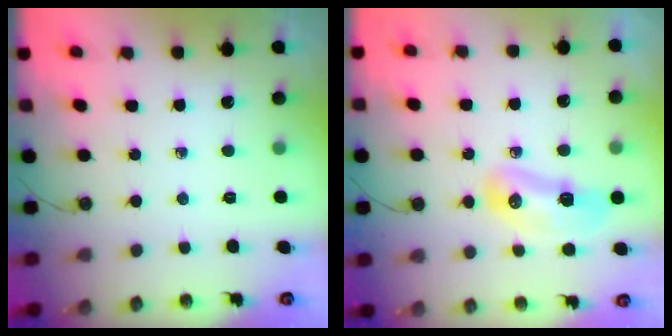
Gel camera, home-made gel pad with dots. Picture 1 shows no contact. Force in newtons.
{"total": 9.9, "press": 9.8, "slide": 0.9}